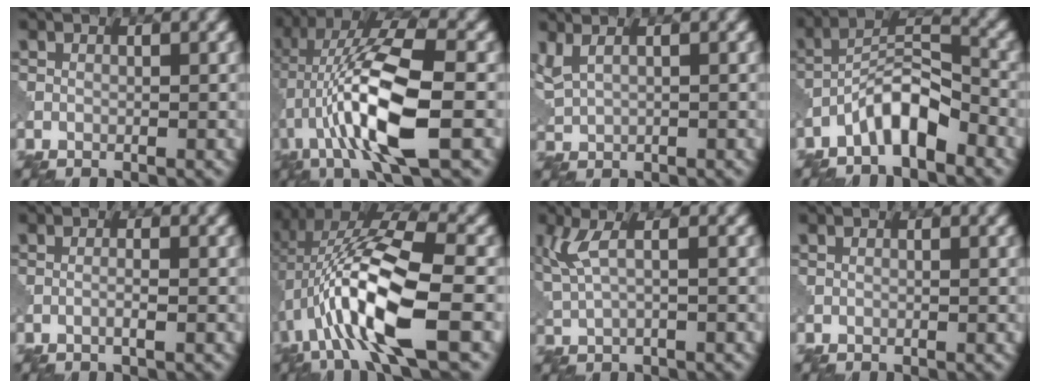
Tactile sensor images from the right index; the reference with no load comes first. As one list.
[{"total": 11.9, "force": [-2.4, 3.1, 11.3], "torque": [-0.209, 0.017, -0.048]}, {"total": 2.8, "force": [1.8, 1.0, 1.9], "torque": [-0.058, 0.009, 0.037]}, {"total": 5.4, "force": [-3.6, 1.5, 3.7], "torque": [-0.063, 0.017, -0.074]}, {"total": 1.1, "force": [-0.3, 0.2, 1.0], "torque": [-0.014, 0.000, -0.011]}, {"total": 11.8, "force": [-1.6, 3.7, 11.1], "torque": [-0.219, 0.014, -0.034]}, {"total": 3.9, "force": [1.4, 1.2, 3.4], "torque": [-0.087, 0.005, 0.031]}, {"total": 0.0}]